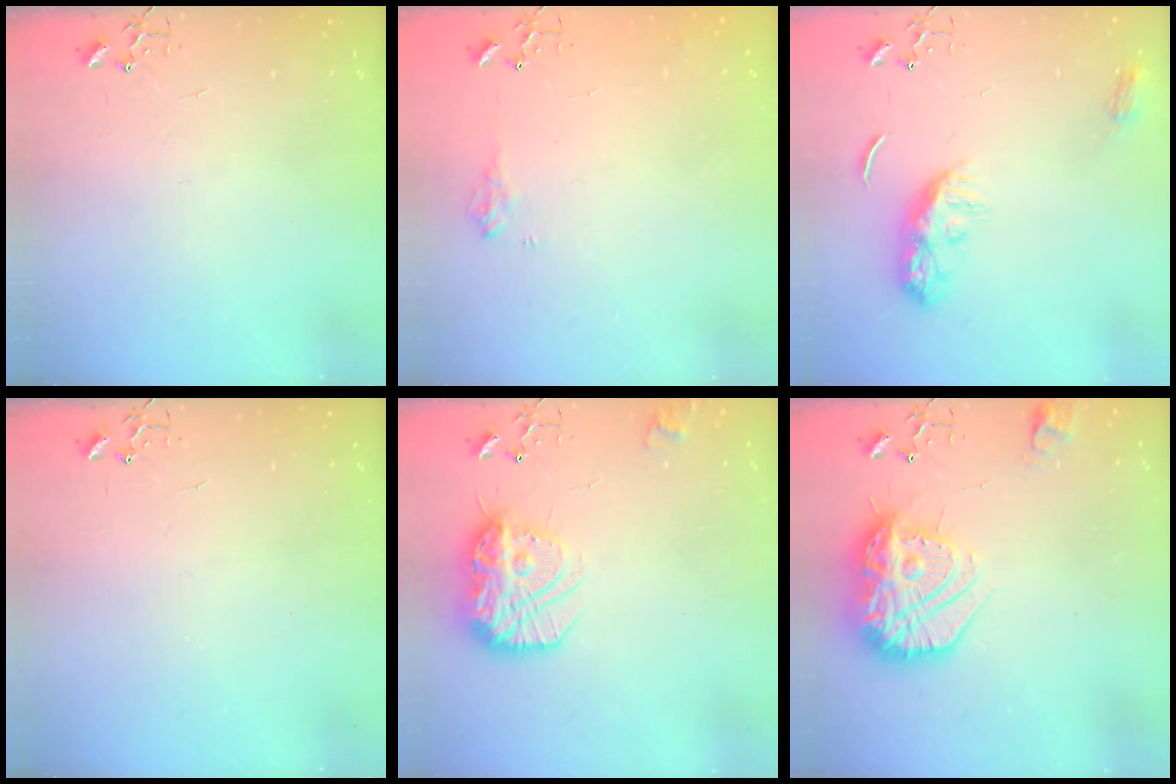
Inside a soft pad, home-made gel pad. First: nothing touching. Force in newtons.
{"total": 7.7, "press": 7.7, "slide": 0.3}
{"total": 10.4, "press": 10.4, "slide": 0.2}
{"total": 0.0}
{"total": 16.5, "press": 16.5, "slide": 1.4}
{"total": 20.7, "press": 20.6, "slide": 1.5}